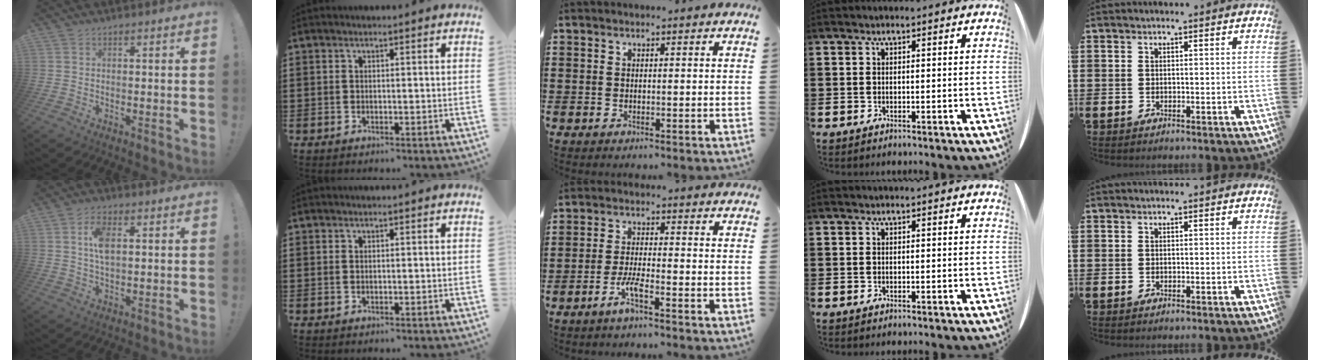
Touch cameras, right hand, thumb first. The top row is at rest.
{"thumb": {"total": 7.0, "force": [1.6, 3.5, 5.8], "torque": [-0.101, -0.003, 0.023]}, "middle": {"total": 3.7, "force": [-2.2, 0.3, 3.0], "torque": [-0.065, -0.002, -0.044]}}